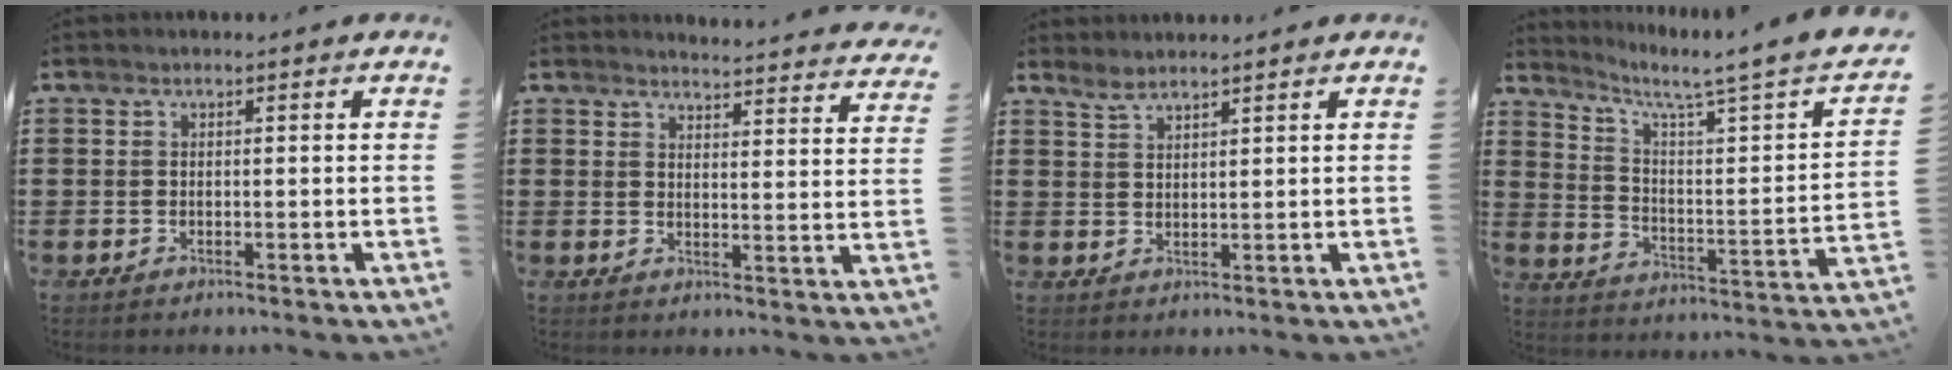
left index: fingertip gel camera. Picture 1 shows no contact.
{"total": 3.6, "force": [3.6, -0.4, 0.4], "torque": [-0.015, -0.028, 0.060]}
{"total": 2.1, "force": [2.0, 0.3, 0.4], "torque": [-0.013, 0.001, 0.039]}
{"total": 4.3, "force": [3.0, -0.7, 2.9], "torque": [-0.075, -0.043, 0.036]}